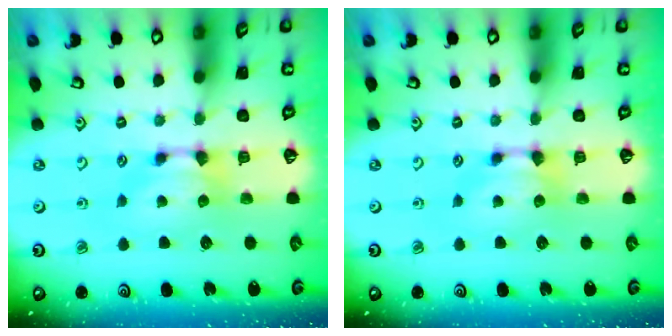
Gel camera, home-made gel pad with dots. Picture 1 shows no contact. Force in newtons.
{"total": 0.0}